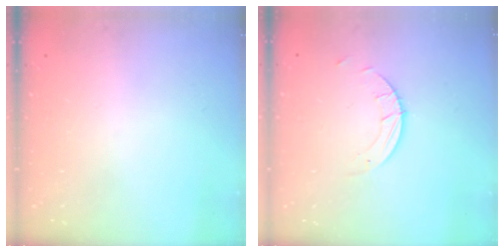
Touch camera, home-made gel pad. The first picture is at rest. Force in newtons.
{"total": 1.9, "press": 1.9, "slide": 0.1}